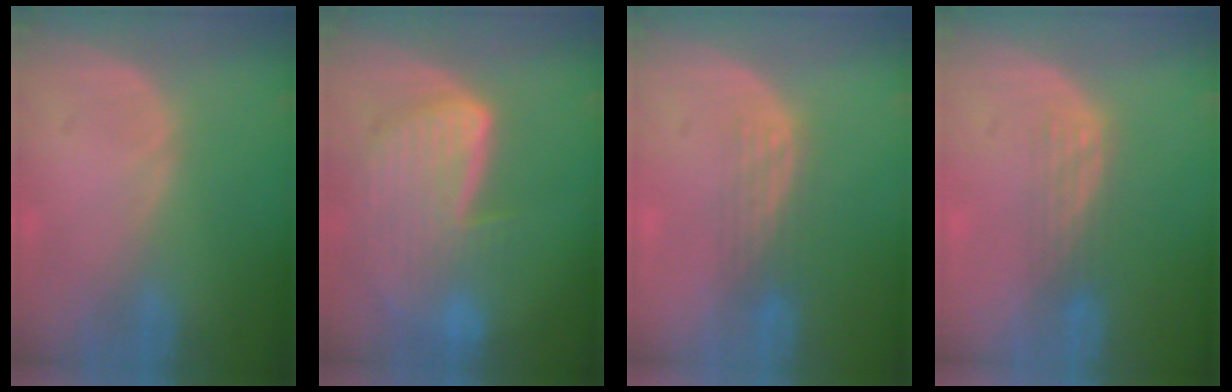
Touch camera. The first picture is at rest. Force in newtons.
{"total": 9.3, "press": 8.1, "slide": 4.6}
{"total": 2.9, "press": 2.7, "slide": 1.2}
{"total": 2.8, "press": 2.5, "slide": 1.3}